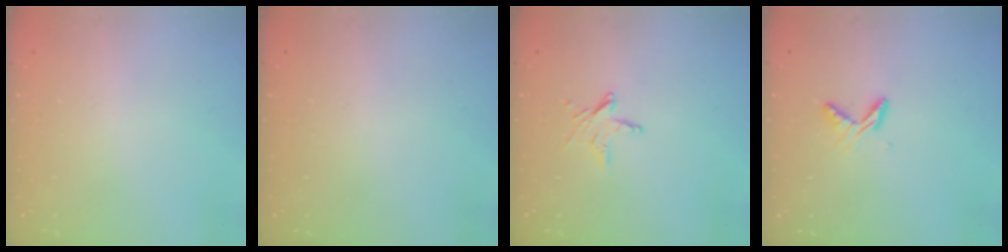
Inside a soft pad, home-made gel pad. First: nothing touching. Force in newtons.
{"total": 0.0}
{"total": 5.1, "press": 5.1, "slide": 0.5}
{"total": 6.4, "press": 6.4, "slide": 0.6}